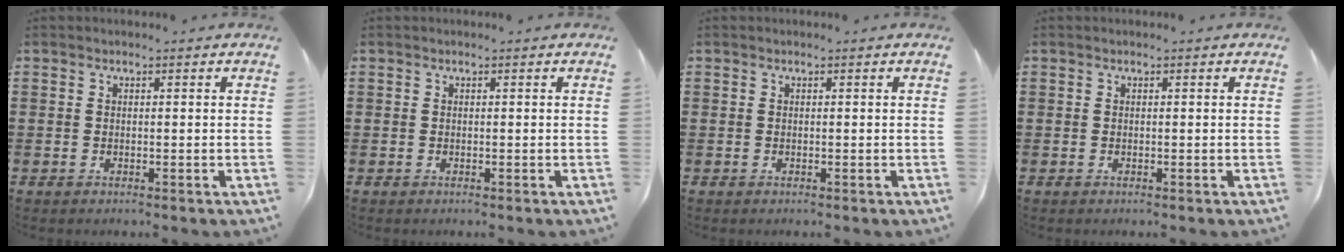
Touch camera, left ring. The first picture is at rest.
{"total": 0.0}
{"total": 0.0}
{"total": 0.0}